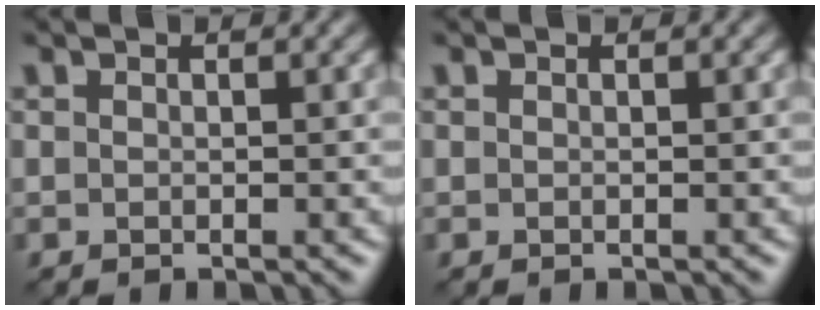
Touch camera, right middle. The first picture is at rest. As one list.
[{"total": 0.0}]